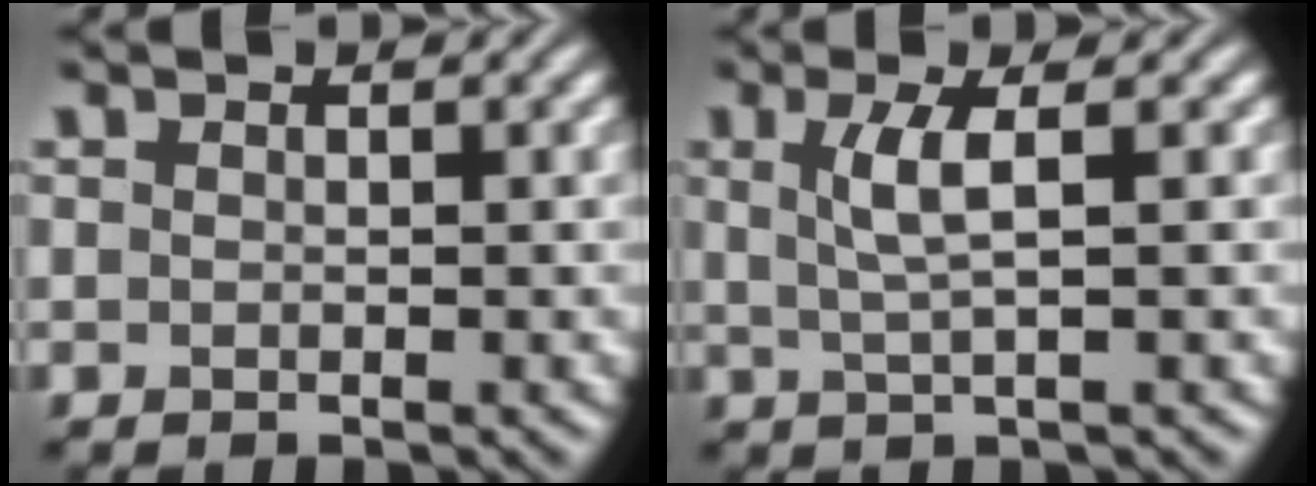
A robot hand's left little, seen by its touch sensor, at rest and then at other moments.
{"total": 3.0, "force": [0.7, 0.6, 2.8], "torque": [-0.058, -0.001, 0.016]}